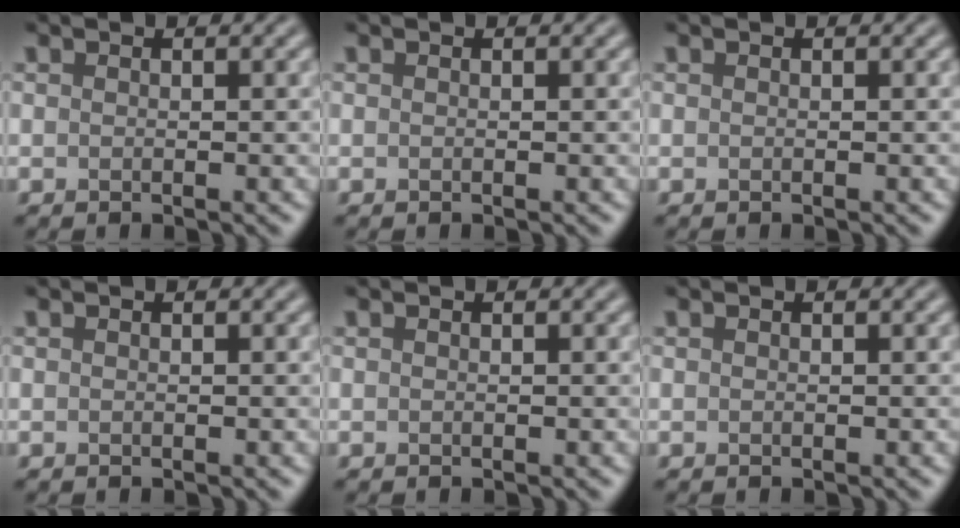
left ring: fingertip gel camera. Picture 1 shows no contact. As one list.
[{"total": 0.0}, {"total": 0.0}, {"total": 0.0}, {"total": 0.0}, {"total": 0.0}]